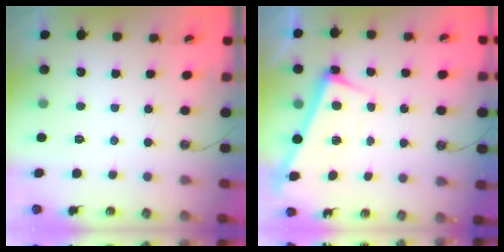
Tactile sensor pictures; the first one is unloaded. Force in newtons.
{"total": 2.9, "press": 2.8, "slide": 0.4}